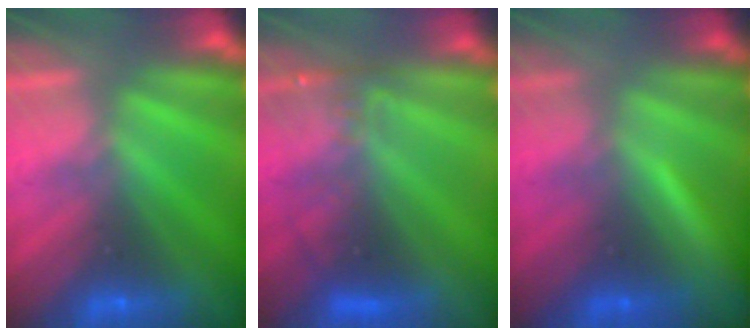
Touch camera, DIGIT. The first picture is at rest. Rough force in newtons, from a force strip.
{"total": 3.2}
{"total": 1.7}